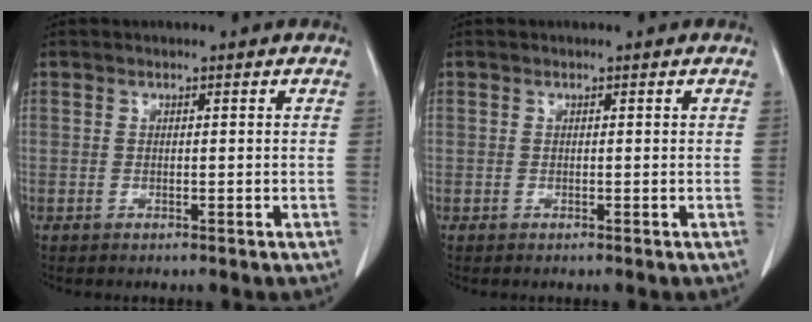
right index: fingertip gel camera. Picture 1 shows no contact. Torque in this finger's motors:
{"motor_torque": [-0.33, 0.08, -0.59, -0.12]}